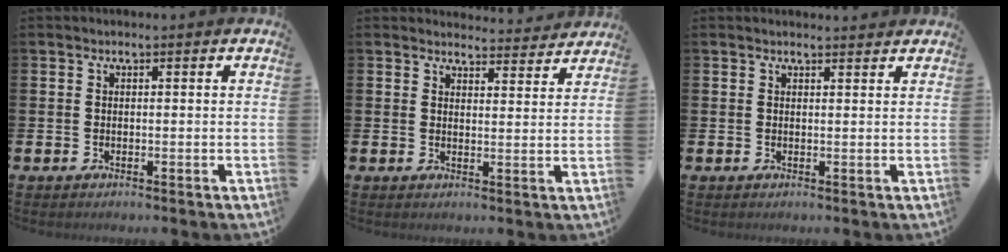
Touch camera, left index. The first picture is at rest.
{"total": 3.7, "force": [3.6, 0.6, -0.1], "torque": [0.005, -0.029, 0.063]}
{"total": 1.2, "force": [1.1, 0.1, 0.1], "torque": [0.008, -0.006, 0.018]}